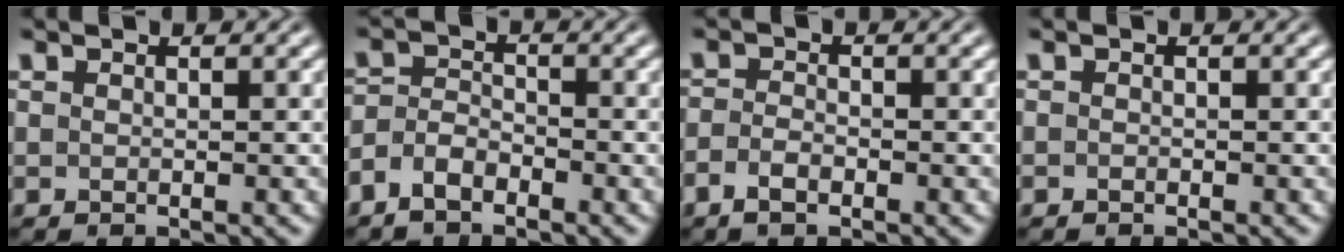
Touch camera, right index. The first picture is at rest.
{"total": 3.9, "force": [-2.7, 2.5, 1.4], "torque": [-0.026, -0.013, -0.044]}
{"total": 1.8, "force": [-1.6, 0.4, 0.8], "torque": [-0.017, -0.010, -0.024]}
{"total": 0.6, "force": [-0.5, -0.4, -0.1], "torque": [0.003, -0.006, -0.006]}